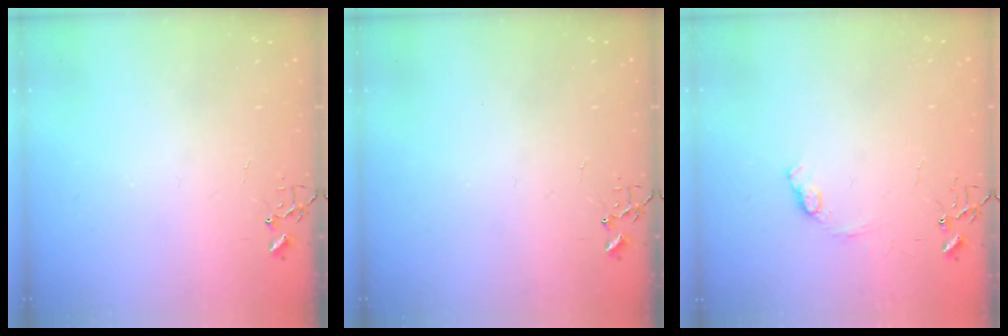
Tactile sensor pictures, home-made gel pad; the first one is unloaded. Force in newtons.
{"total": 0.0}
{"total": 7.2, "press": 7.1, "slide": 0.8}